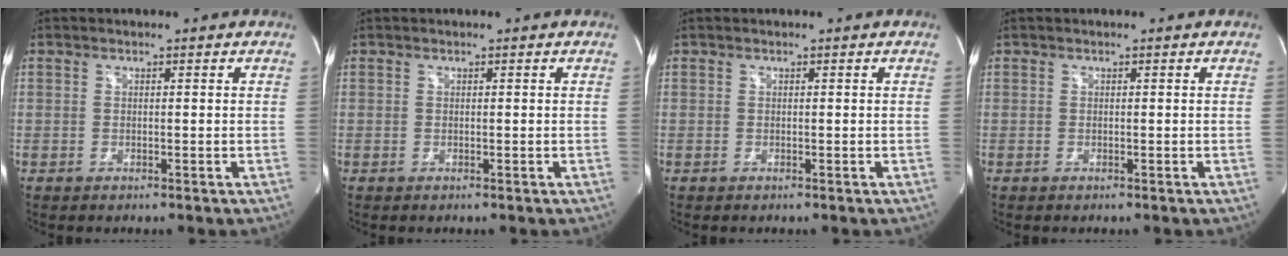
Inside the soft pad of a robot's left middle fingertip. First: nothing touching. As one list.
[{"total": 0.0}, {"total": 0.0}, {"total": 0.0}]